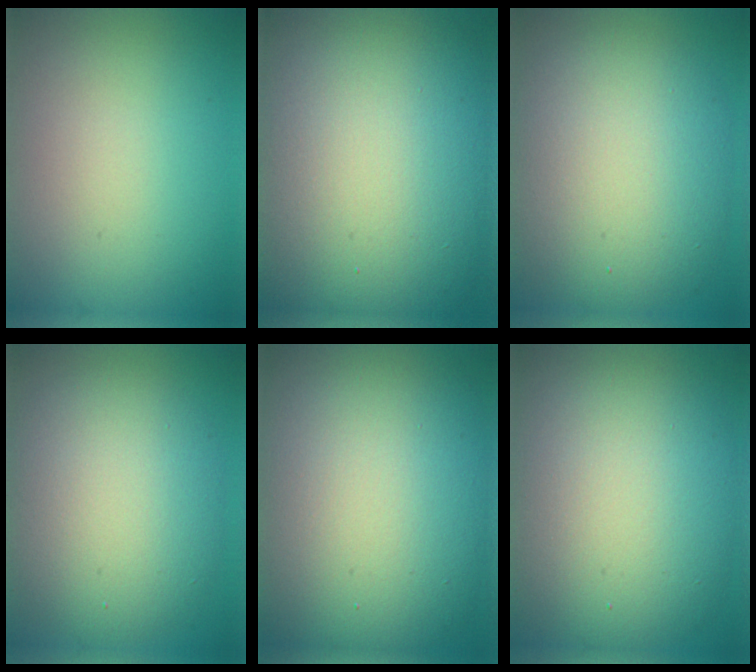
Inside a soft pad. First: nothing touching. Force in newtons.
{"total": 18.5, "press": 18.5, "slide": 0.7}
{"total": 10.5, "press": 10.5, "slide": 0.5}
{"total": 8.6, "press": 8.6, "slide": 0.5}
{"total": 16.2, "press": 16.2, "slide": 0.6}
{"total": 12.9, "press": 12.9, "slide": 0.8}